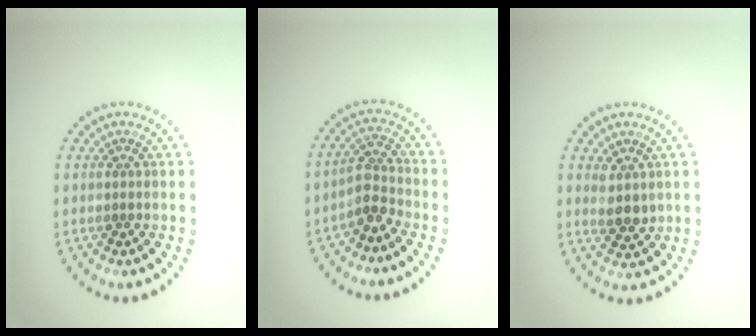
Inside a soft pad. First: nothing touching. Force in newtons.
{"total": 2.5, "press": 1.9, "slide": 1.6}
{"total": 2.1, "press": 1.9, "slide": 0.9}